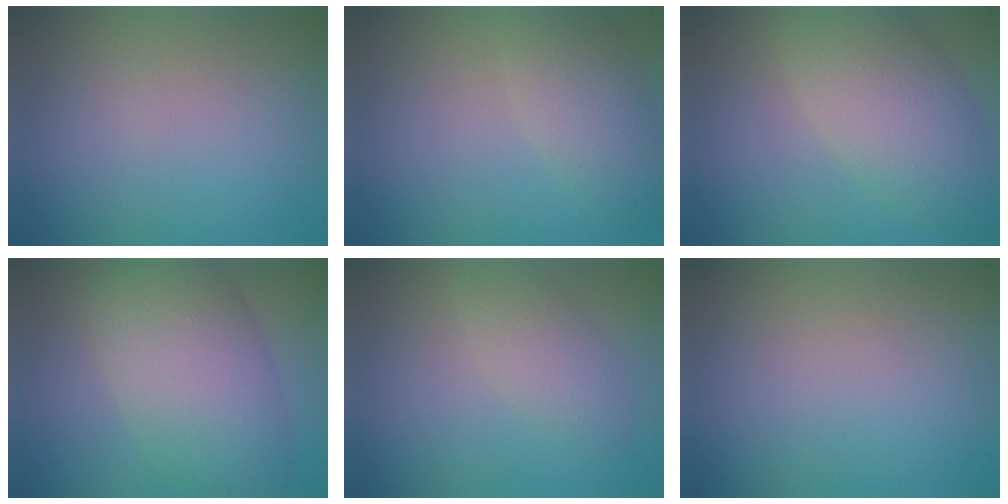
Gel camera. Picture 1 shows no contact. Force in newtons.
{"total": 4.3, "press": 4.3, "slide": 0.3}
{"total": 7.3, "press": 7.3, "slide": 0.5}
{"total": 9.4, "press": 9.4, "slide": 0.5}
{"total": 3.0, "press": 3.0, "slide": 0.2}
{"total": 0.0}